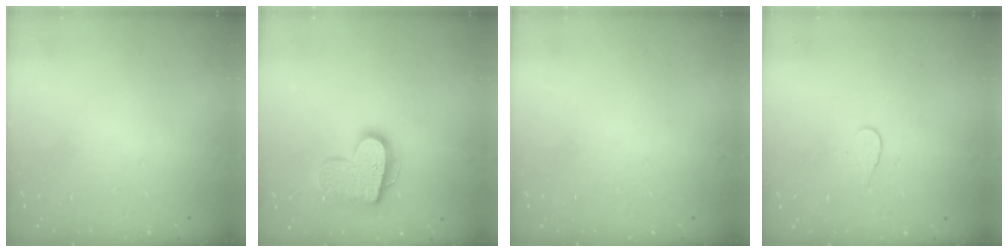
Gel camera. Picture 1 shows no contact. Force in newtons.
{"total": 14.8, "press": 14.8, "slide": 1.0}
{"total": 0.0}
{"total": 3.8, "press": 3.8, "slide": 0.4}